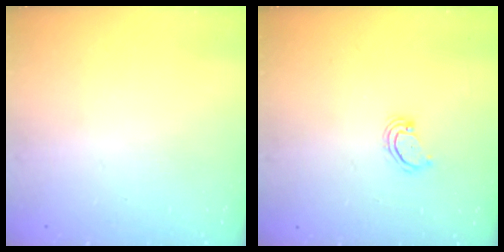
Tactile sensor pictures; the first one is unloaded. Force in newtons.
{"total": 3.1, "press": 3.1, "slide": 0.5}